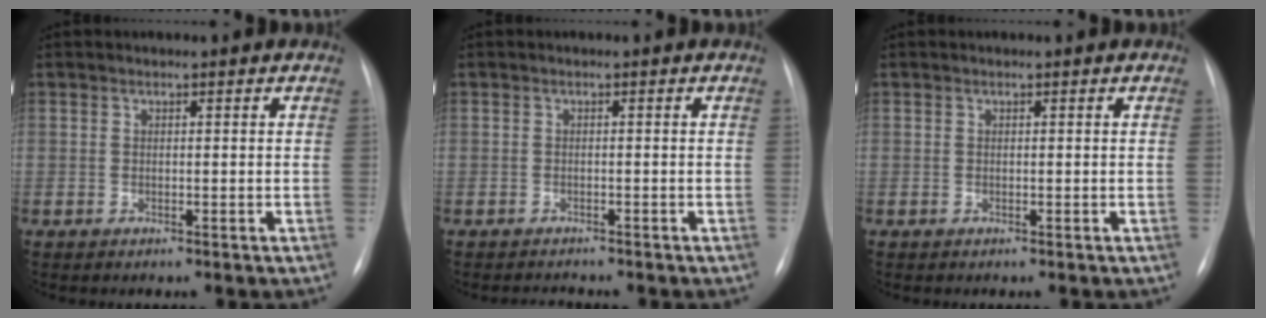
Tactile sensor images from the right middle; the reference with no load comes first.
{"total": 1.3, "force": [-1.3, 0.0, 0.0], "torque": [-0.003, -0.009, -0.016]}
{"total": 0.0}